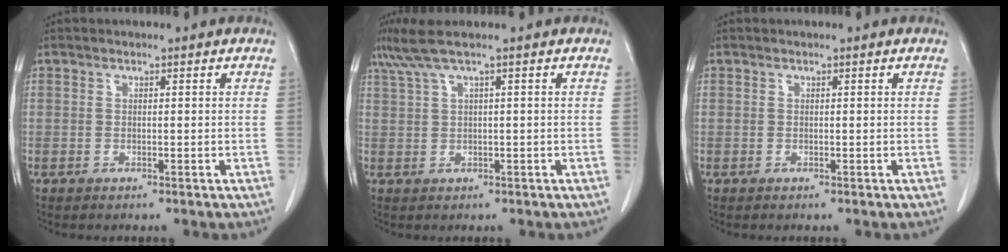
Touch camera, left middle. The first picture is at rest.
{"total": 3.3, "force": [2.2, -0.6, 2.5], "torque": [-0.069, 0.022, 0.052]}
{"total": 0.0}